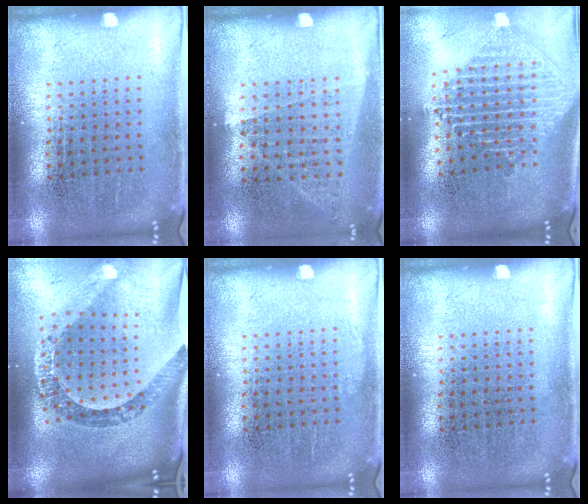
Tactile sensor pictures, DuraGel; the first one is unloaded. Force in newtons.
{"total": 1.0, "press": 0.9, "slide": 0.4}
{"total": 2.4, "press": 1.8, "slide": 1.5}
{"total": 2.6, "press": 2.0, "slide": 1.6}
{"total": 0.5, "press": 0.5, "slide": 0.1}
{"total": 0.0}